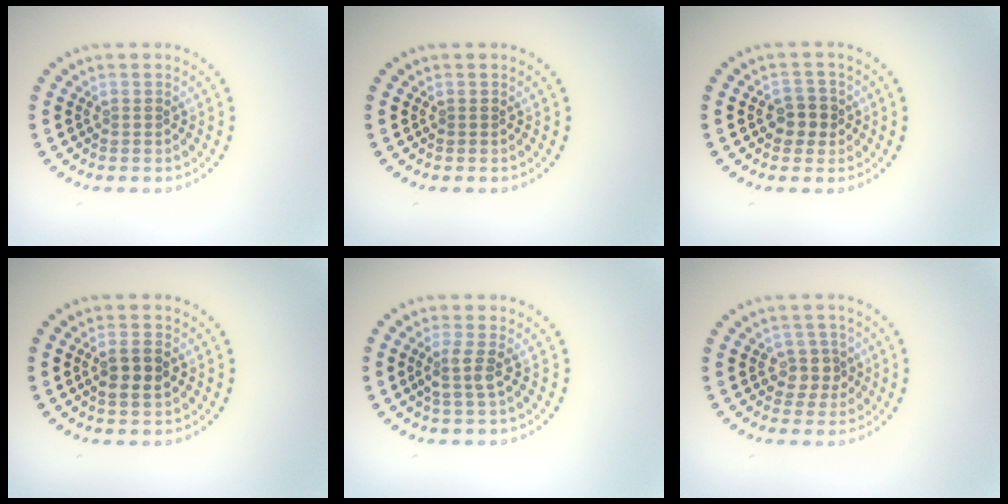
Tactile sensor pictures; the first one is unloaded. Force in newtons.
{"total": 0.0}
{"total": 2.1, "press": 2.0, "slide": 0.6}
{"total": 2.6, "press": 2.5, "slide": 0.6}
{"total": 1.9, "press": 1.5, "slide": 1.1}
{"total": 2.3, "press": 2.0, "slide": 1.2}